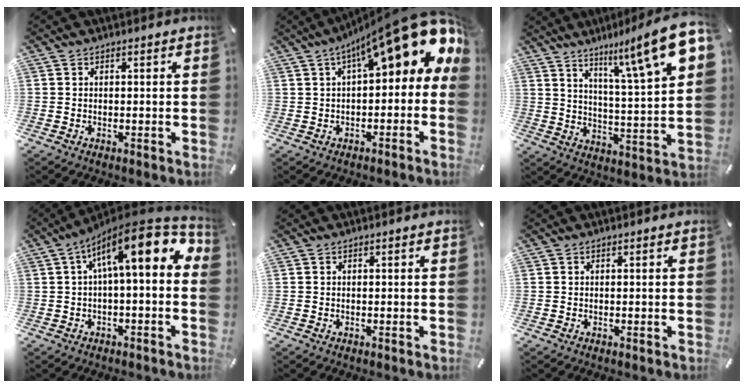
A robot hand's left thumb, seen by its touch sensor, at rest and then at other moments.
{"total": 17.2, "force": [9.4, 4.7, 13.5], "torque": [-0.202, -0.073, 0.156]}
{"total": 16.9, "force": [10.7, 2.8, 12.8], "torque": [-0.188, -0.074, 0.161]}
{"total": 15.5, "force": [4.3, 5.4, 13.9], "torque": [-0.206, -0.023, 0.066]}
{"total": 0.0}
{"total": 0.0}